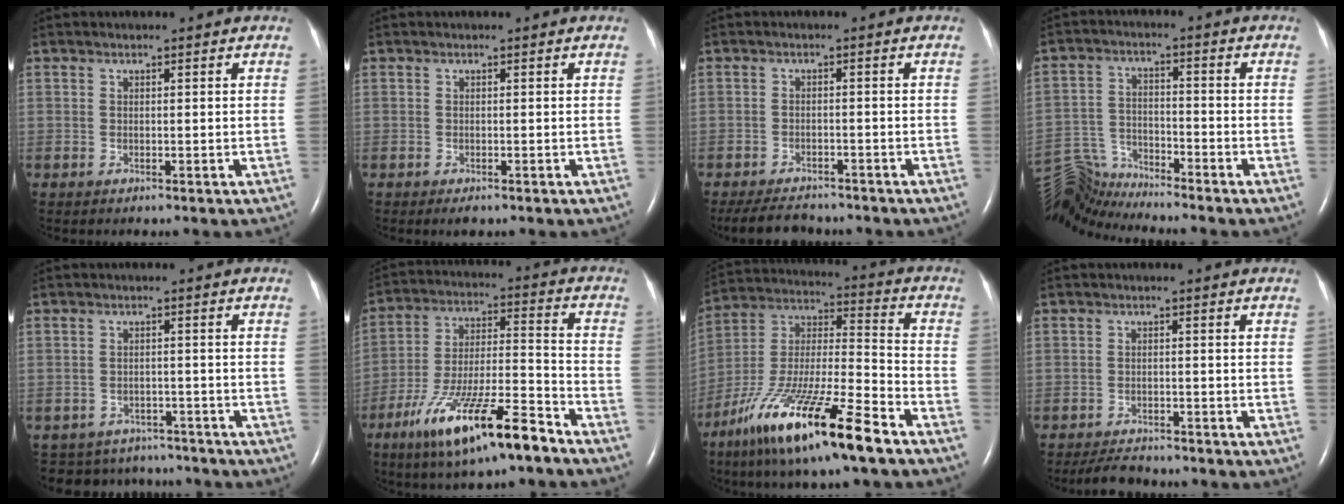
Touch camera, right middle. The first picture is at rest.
{"total": 1.1, "force": [-0.7, 0.4, 0.8], "torque": [-0.012, -0.002, -0.006]}
{"total": 7.2, "force": [-6.6, 2.0, 2.1], "torque": [-0.037, -0.012, -0.096]}
{"total": 8.7, "force": [-8.7, -0.5, -0.1], "torque": [-0.012, 0.012, -0.167]}
{"total": 9.6, "force": [-8.8, 3.9, 0.7], "torque": [-0.018, 0.017, -0.107]}
{"total": 17.8, "force": [-11.6, 2.5, 13.2], "torque": [-0.242, -0.020, -0.206]}
{"total": 22.0, "force": [-13.8, 2.5, 16.9], "torque": [-0.333, -0.040, -0.248]}
{"total": 3.9, "force": [-3.7, 1.0, 0.9], "torque": [-0.020, -0.012, -0.061]}